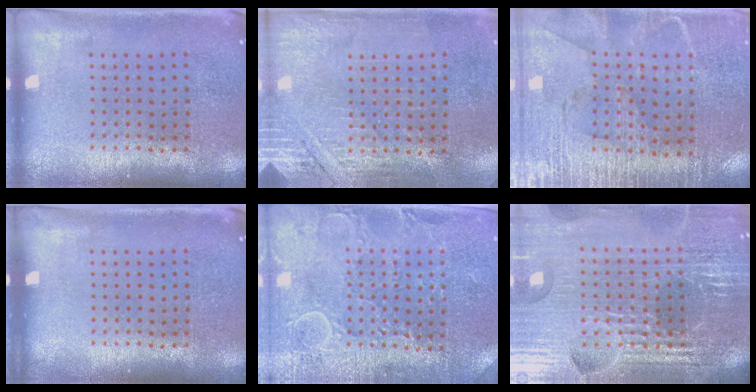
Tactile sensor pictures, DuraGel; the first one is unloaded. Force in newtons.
{"total": 2.8, "press": 2.6, "slide": 1.0}
{"total": 3.4, "press": 3.0, "slide": 1.5}
{"total": 0.0}
{"total": 2.9, "press": 2.9, "slide": 0.4}
{"total": 5.8, "press": 5.2, "slide": 2.5}